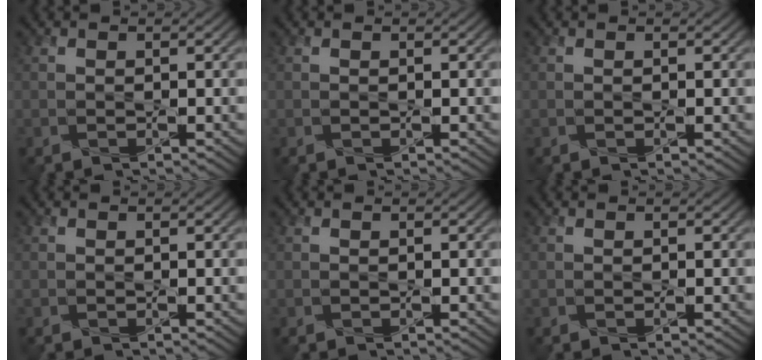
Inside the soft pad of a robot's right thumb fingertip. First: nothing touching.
{"total": 0.0}
{"total": 0.0}
{"total": 0.0}
{"total": 0.0}
{"total": 0.0}